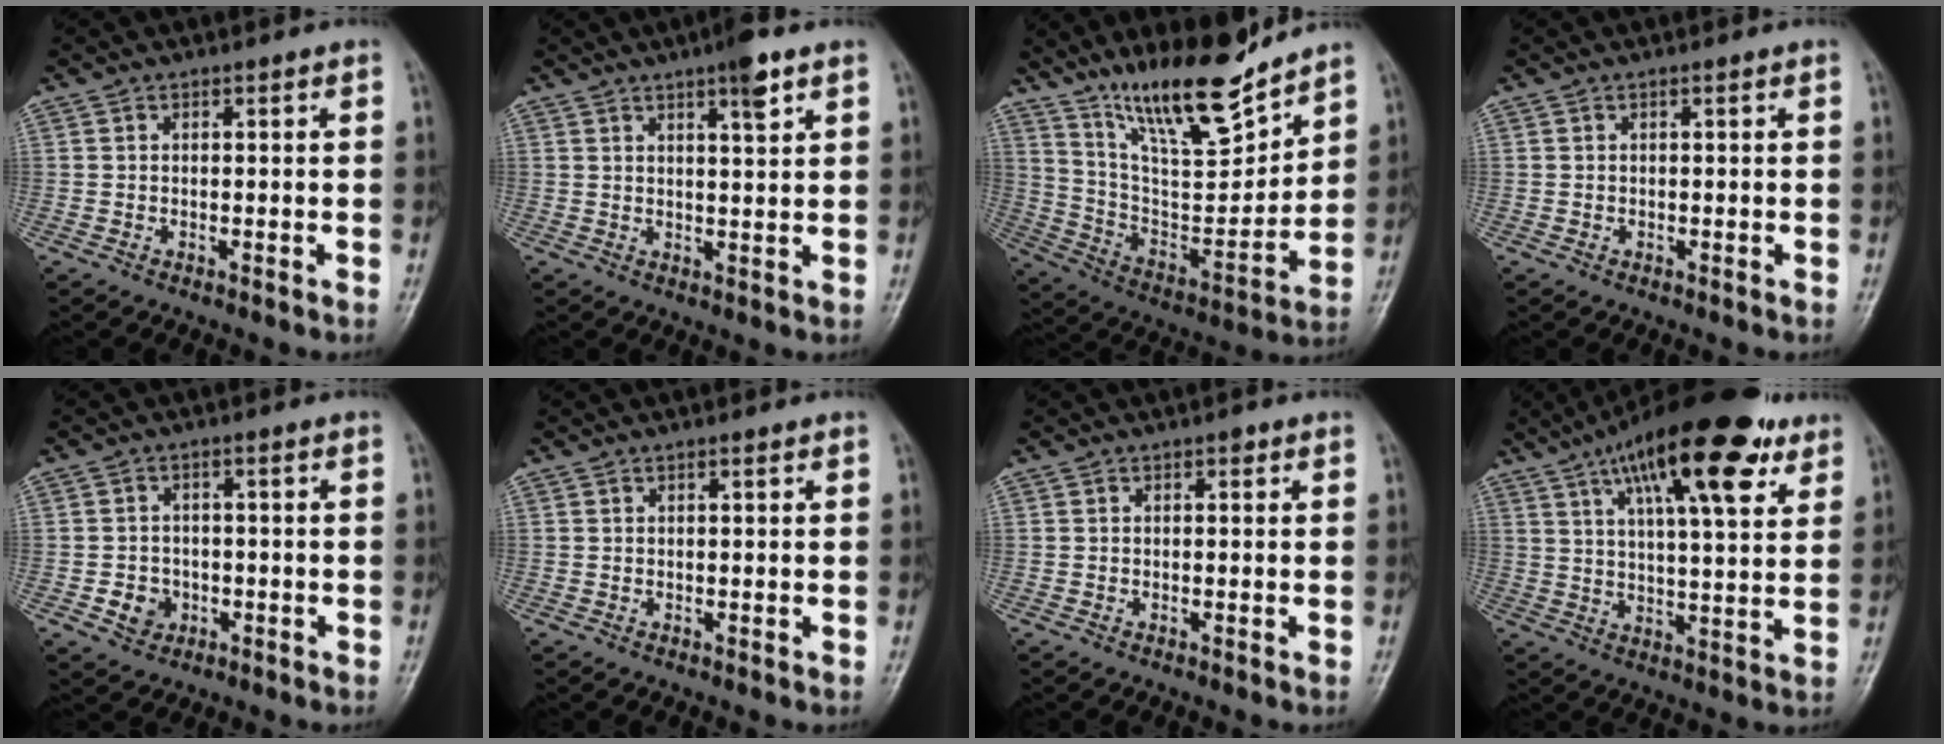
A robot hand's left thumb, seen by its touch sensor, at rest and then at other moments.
{"total": 6.3, "force": [3.8, 0.9, 5.0], "torque": [-0.075, -0.018, 0.058]}
{"total": 18.5, "force": [14.5, 4.4, 10.6], "torque": [-0.143, -0.089, 0.264]}
{"total": 0.0}
{"total": 4.0, "force": [-1.3, 3.6, 1.5], "torque": [-0.008, 0.007, -0.018]}
{"total": 0.7, "force": [0.5, 0.2, 0.5], "torque": [-0.009, -0.001, 0.006]}
{"total": 0.8, "force": [0.4, 0.5, 0.6], "torque": [-0.003, 0.000, 0.002]}
{"total": 21.2, "force": [11.6, 6.5, 16.4], "torque": [-0.239, -0.020, 0.179]}